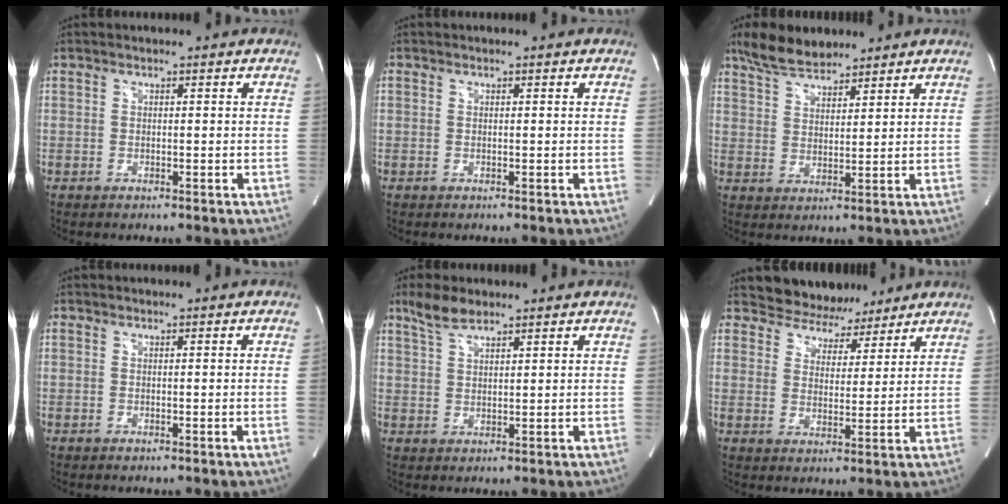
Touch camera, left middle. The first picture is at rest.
{"total": 0.0}
{"total": 7.7, "force": [6.5, 2.6, 3.1], "torque": [-0.067, 0.016, 0.126]}
{"total": 0.5, "force": [0.0, -0.2, 0.5], "torque": [-0.007, 0.000, -0.002]}
{"total": 4.5, "force": [3.6, 1.2, 2.4], "torque": [-0.061, 0.010, 0.074]}
{"total": 7.7, "force": [7.0, 3.3, 0.7], "torque": [-0.007, 0.006, 0.102]}